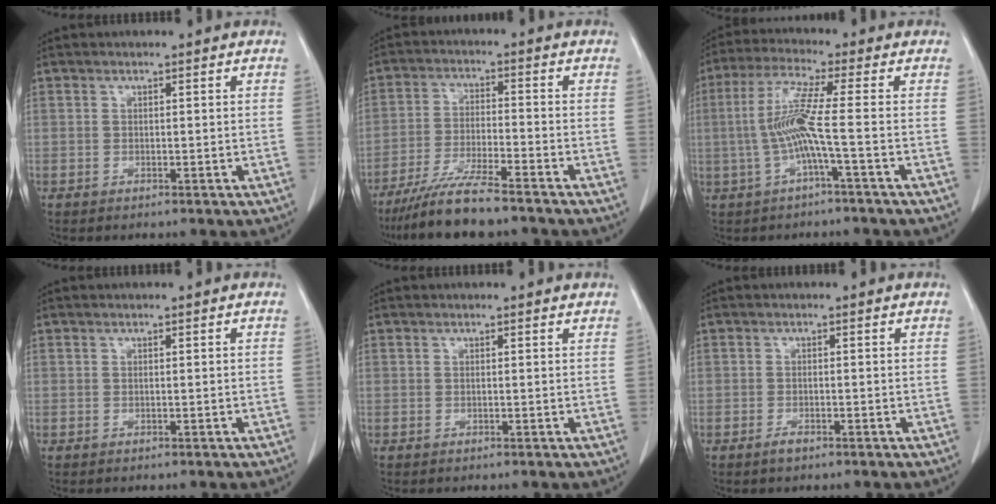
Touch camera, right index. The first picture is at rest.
{"total": 8.8, "force": [-7.3, 0.1, 4.9], "torque": [-0.090, -0.027, -0.133]}
{"total": 7.4, "force": [-1.1, -0.7, 7.3], "torque": [-0.157, 0.012, -0.023]}
{"total": 0.0}
{"total": 0.9, "force": [0.9, 0.2, 0.1], "torque": [-0.009, -0.003, 0.003]}
{"total": 1.0, "force": [-0.7, 0.3, 0.7], "torque": [-0.011, 0.000, -0.011]}